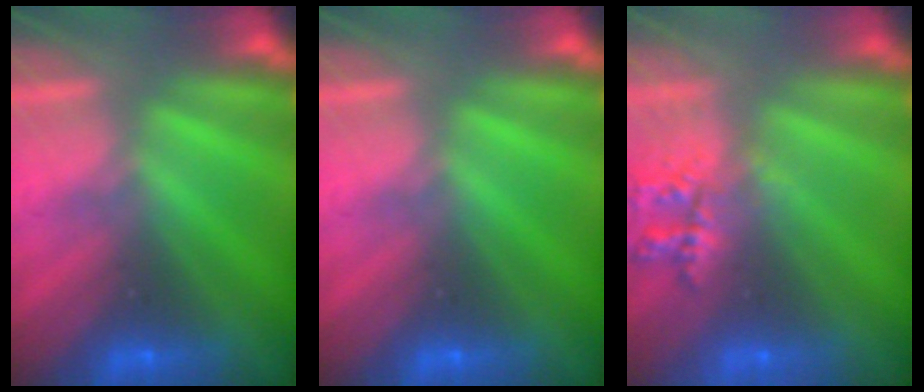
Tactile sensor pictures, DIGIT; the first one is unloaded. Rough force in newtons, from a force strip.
{"total": 0.0}
{"total": 2.2}